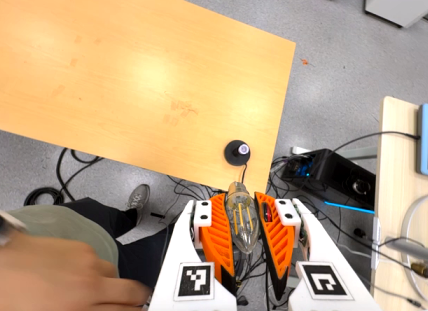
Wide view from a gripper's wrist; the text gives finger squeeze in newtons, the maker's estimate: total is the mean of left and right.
{"total": 21.7, "left": 23.2, "right": 20.1}